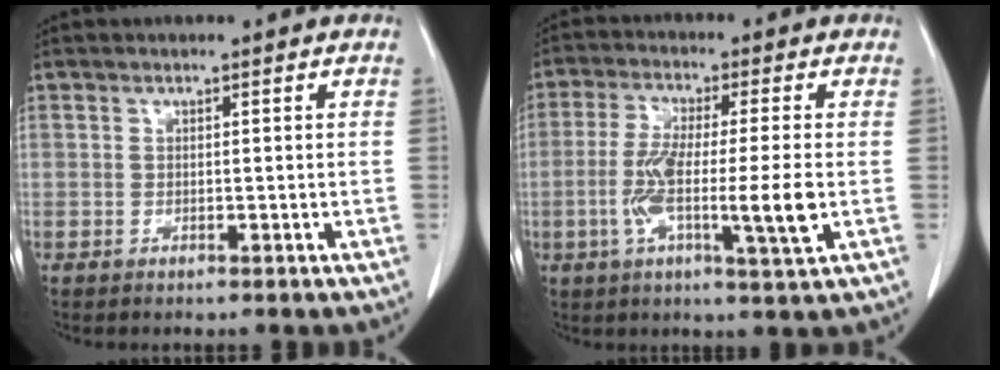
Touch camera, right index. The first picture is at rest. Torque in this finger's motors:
{"motor_torque": [1.24, -0.56, 0.58, 0.21]}